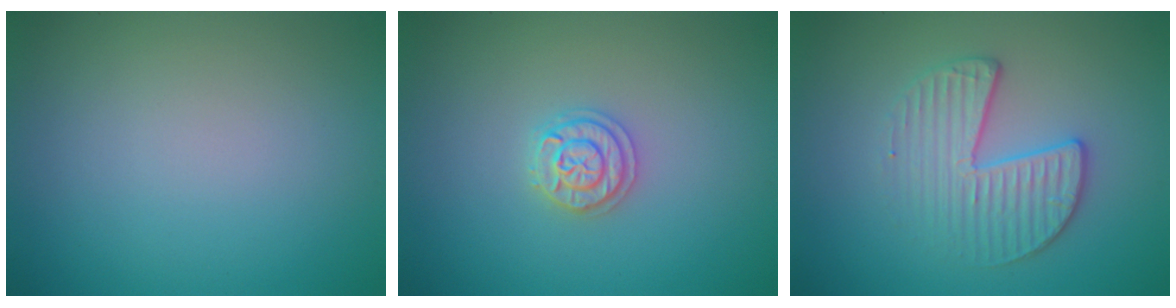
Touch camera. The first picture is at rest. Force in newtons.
{"total": 2.0, "press": 2.0, "slide": 0.3}
{"total": 3.5, "press": 3.2, "slide": 1.4}